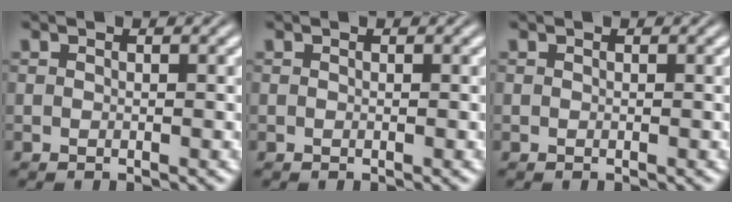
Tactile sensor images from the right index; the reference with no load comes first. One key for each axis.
{"total": 0.0}
{"total": 0.0}